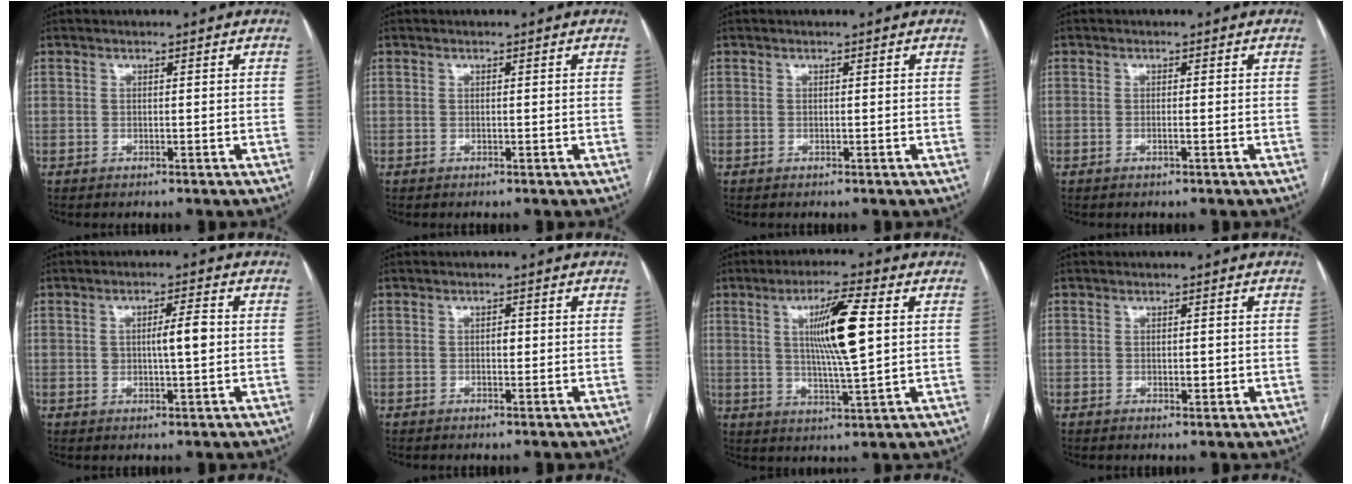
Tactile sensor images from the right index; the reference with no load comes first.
{"total": 0.0}
{"total": 0.0}
{"total": 0.6, "force": [-0.3, 0.0, 0.6], "torque": [-0.013, -0.001, -0.004]}
{"total": 4.6, "force": [0.2, 0.6, 4.6], "torque": [-0.075, 0.003, 0.002]}
{"total": 1.1, "force": [0.0, 0.6, 0.9], "torque": [-0.014, 0.002, 0.000]}
{"total": 10.6, "force": [2.3, 0.4, 10.3], "torque": [-0.181, -0.003, 0.041]}
{"total": 1.6, "force": [-0.1, 0.9, 1.3], "torque": [-0.017, -0.002, 0.001]}